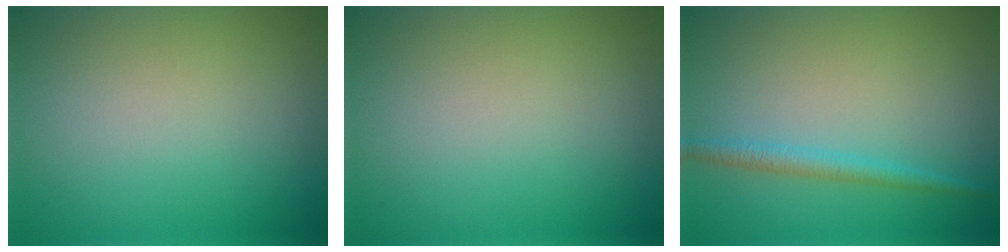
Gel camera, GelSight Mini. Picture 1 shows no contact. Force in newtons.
{"total": 0.0}
{"total": 1.9, "press": 1.9, "slide": 0.1}